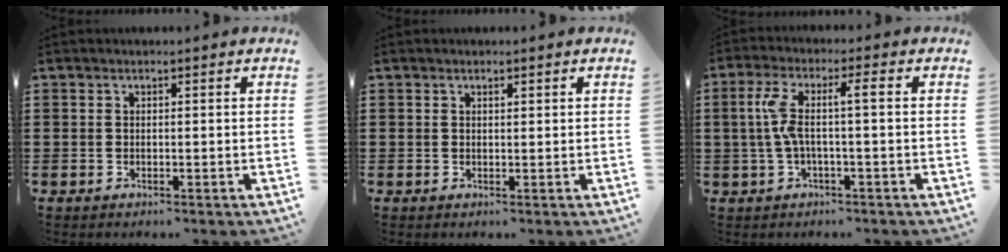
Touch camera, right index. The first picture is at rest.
{"total": 0.6, "force": [0.4, 0.3, 0.4], "torque": [-0.008, 0.001, 0.008]}
{"total": 6.6, "force": [-0.1, 0.9, 6.5], "torque": [-0.142, -0.002, -0.015]}